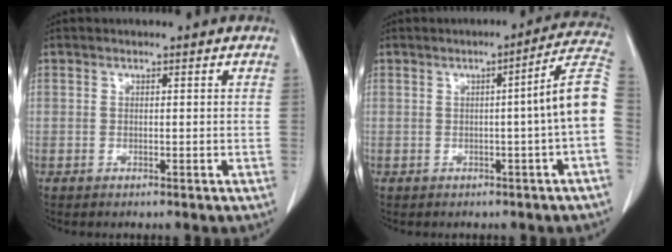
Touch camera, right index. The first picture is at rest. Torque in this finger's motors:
{"motor_torque": [0.49, -0.19, 0.36, 0.08]}